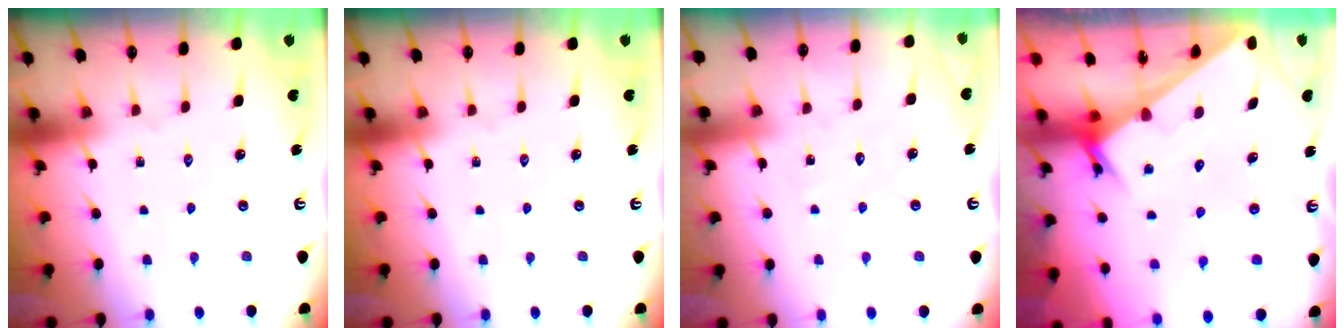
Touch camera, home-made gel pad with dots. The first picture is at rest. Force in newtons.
{"total": 0.0}
{"total": 4.4, "press": 4.4, "slide": 0.4}
{"total": 2.5, "press": 2.5, "slide": 0.1}